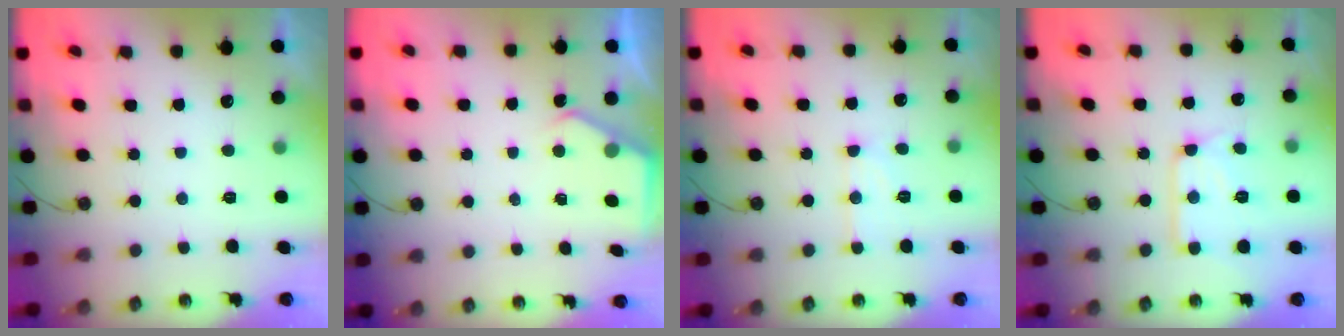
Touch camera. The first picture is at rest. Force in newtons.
{"total": 2.4, "press": 2.4, "slide": 0.3}
{"total": 8.4, "press": 8.3, "slide": 0.8}
{"total": 12.1, "press": 12.0, "slide": 0.9}